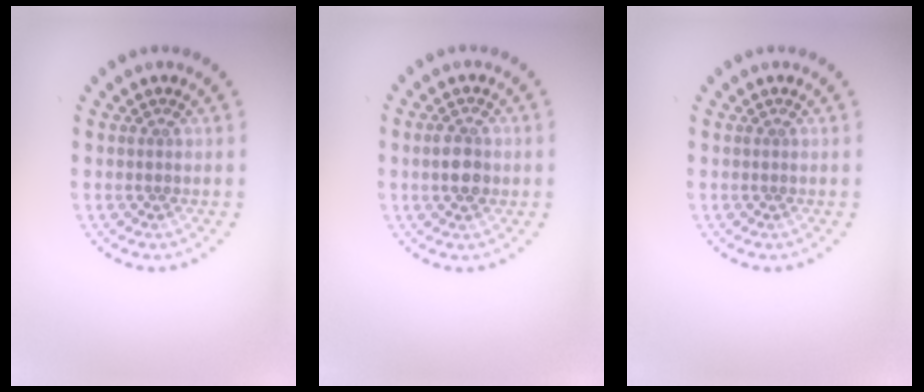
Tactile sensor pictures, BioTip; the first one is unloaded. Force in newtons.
{"total": 2.7, "press": 2.7, "slide": 0.0}
{"total": 0.0}